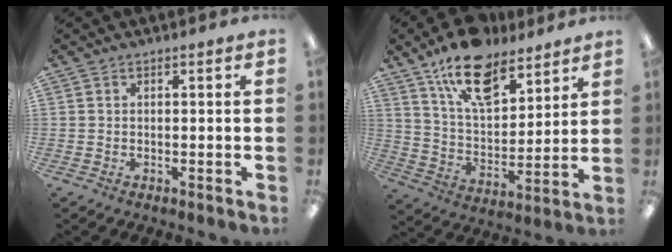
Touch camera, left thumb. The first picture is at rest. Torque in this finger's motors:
{"motor_torque": [0.28, 0.27, 1.42, -1.35, 0.17]}